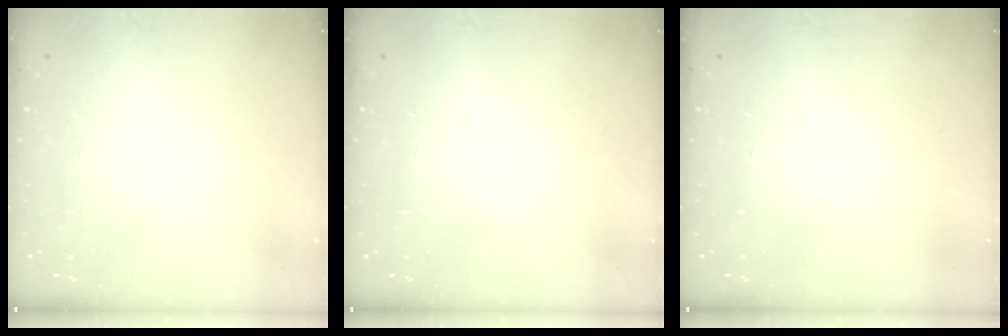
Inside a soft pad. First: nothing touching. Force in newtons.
{"total": 0.0}
{"total": 0.0}